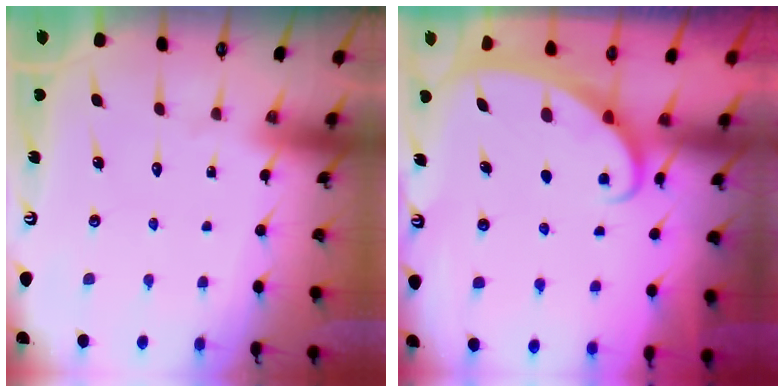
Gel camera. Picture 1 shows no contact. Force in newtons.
{"total": 2.2, "press": 2.2, "slide": 0.3}